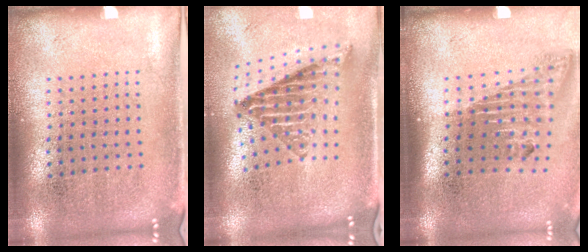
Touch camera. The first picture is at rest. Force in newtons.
{"total": 1.8, "press": 1.4, "slide": 1.1}
{"total": 1.6, "press": 1.1, "slide": 1.1}